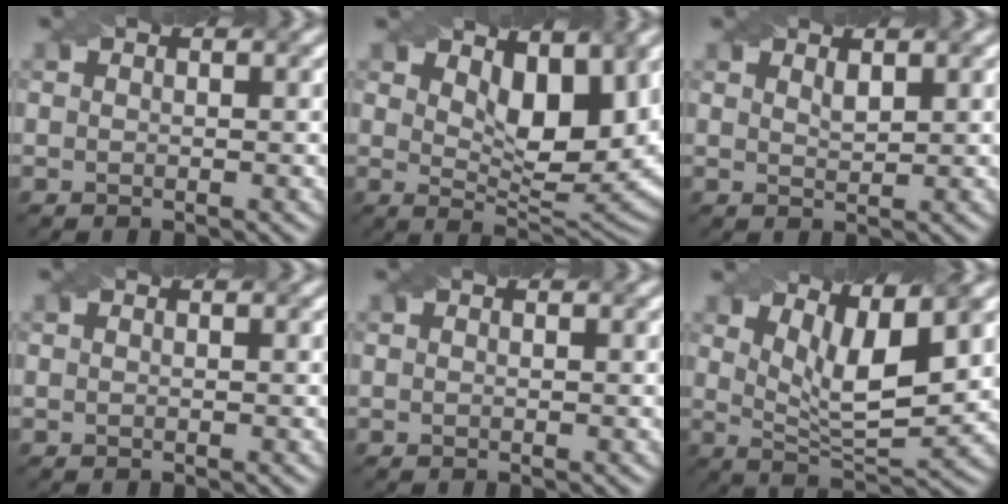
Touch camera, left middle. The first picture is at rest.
{"total": 6.6, "force": [3.0, 2.8, 5.2], "torque": [-0.080, -0.014, 0.050]}
{"total": 1.1, "force": [0.9, 0.3, 0.6], "torque": [-0.013, -0.002, 0.017]}
{"total": 0.0}
{"total": 0.0}
{"total": 6.6, "force": [3.4, 1.9, 5.3], "torque": [-0.092, -0.003, 0.061]}